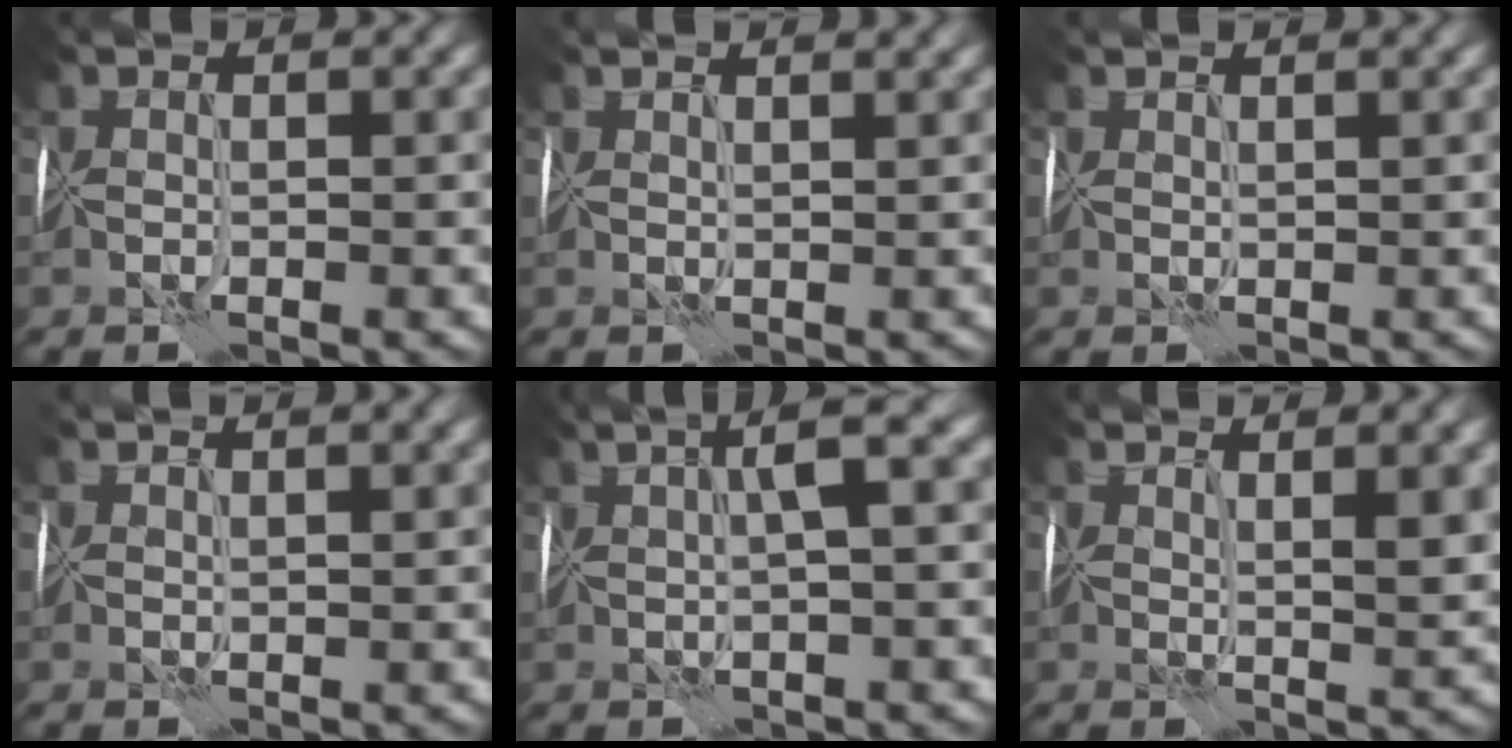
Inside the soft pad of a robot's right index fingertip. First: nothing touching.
{"total": 3.1, "force": [2.6, 0.7, 1.5], "torque": [-0.009, 0.012, 0.033]}
{"total": 1.7, "force": [1.6, 0.0, 0.6], "torque": [-0.002, 0.010, 0.025]}
{"total": 2.7, "force": [2.2, 0.5, 1.4], "torque": [-0.008, 0.012, 0.030]}
{"total": 3.4, "force": [1.9, -0.2, 2.8], "torque": [-0.046, 0.021, 0.033]}
{"total": 4.1, "force": [2.6, 0.7, 3.1], "torque": [-0.035, 0.002, 0.049]}